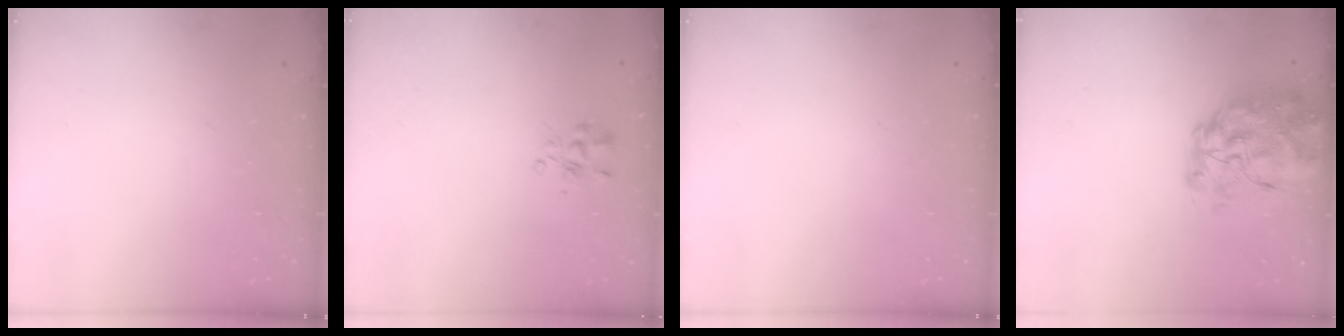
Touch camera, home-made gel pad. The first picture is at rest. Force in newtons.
{"total": 3.0, "press": 3.0, "slide": 0.5}
{"total": 0.0}
{"total": 14.4, "press": 13.6, "slide": 4.7}